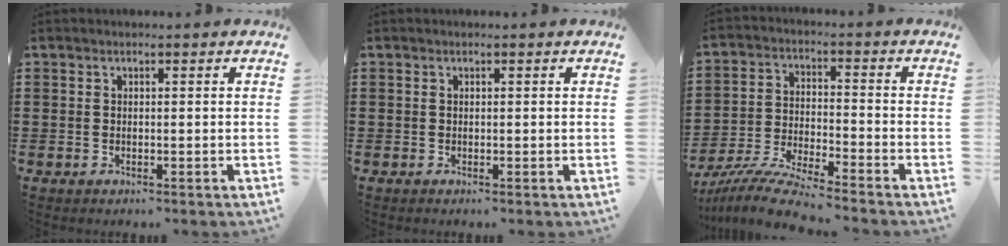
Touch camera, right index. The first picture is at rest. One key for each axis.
{"total": 0.0}
{"total": 7.6, "fx": -7.2, "fy": -0.3, "fz": 2.5, "tx": -0.066, "ty": -0.007, "tz": -0.145}